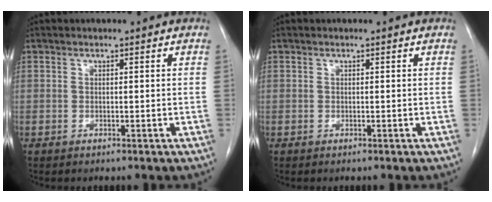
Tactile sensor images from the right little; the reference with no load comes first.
{"total": 0.0}